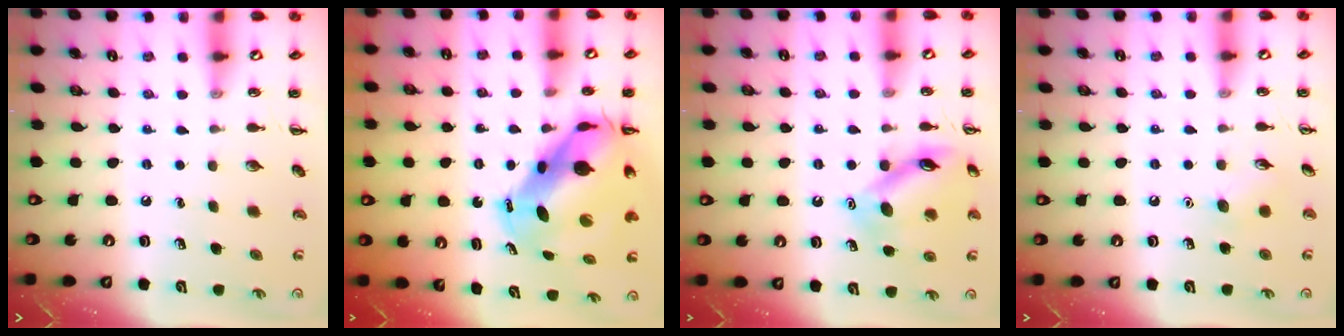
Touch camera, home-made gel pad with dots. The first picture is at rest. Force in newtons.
{"total": 11.2, "press": 10.8, "slide": 3.0}
{"total": 14.1, "press": 14.0, "slide": 1.1}
{"total": 5.4, "press": 5.1, "slide": 1.7}